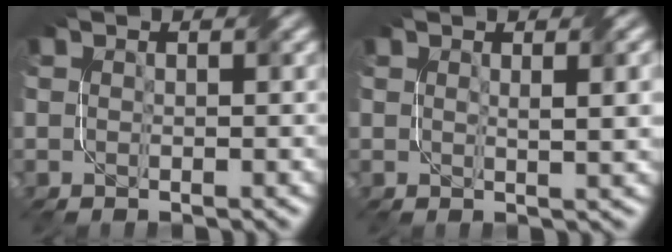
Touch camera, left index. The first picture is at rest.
{"total": 2.6, "force": [0.9, 0.7, 2.4], "torque": [-0.026, 0.004, 0.014]}